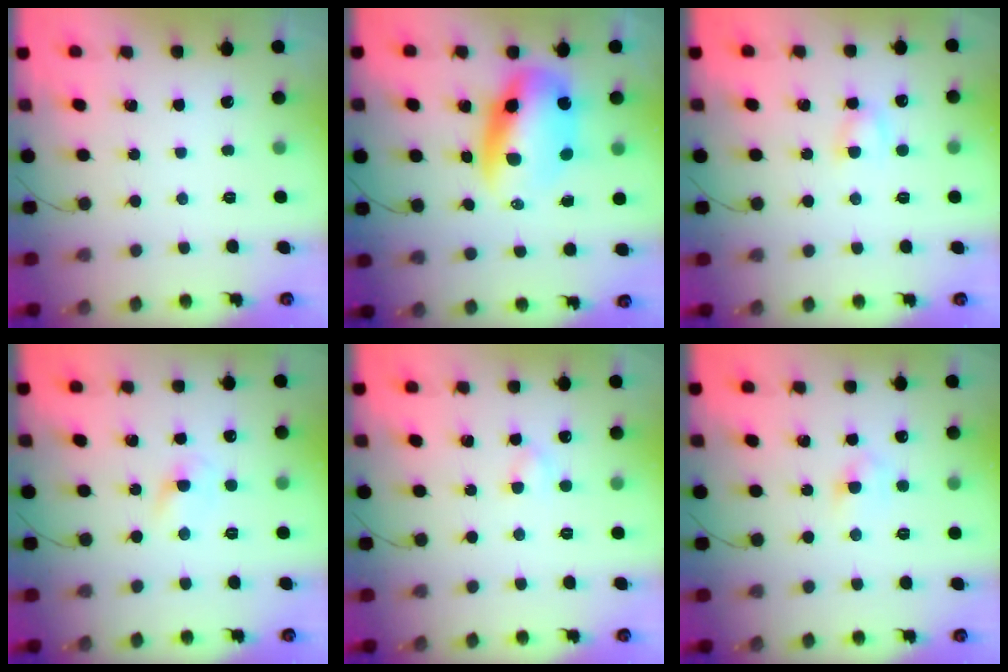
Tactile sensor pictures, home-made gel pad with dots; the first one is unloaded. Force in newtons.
{"total": 11.9, "press": 11.5, "slide": 3.0}
{"total": 3.8, "press": 3.6, "slide": 1.3}
{"total": 2.6, "press": 2.4, "slide": 1.1}
{"total": 2.7, "press": 2.5, "slide": 1.1}
{"total": 3.6, "press": 3.4, "slide": 1.1}